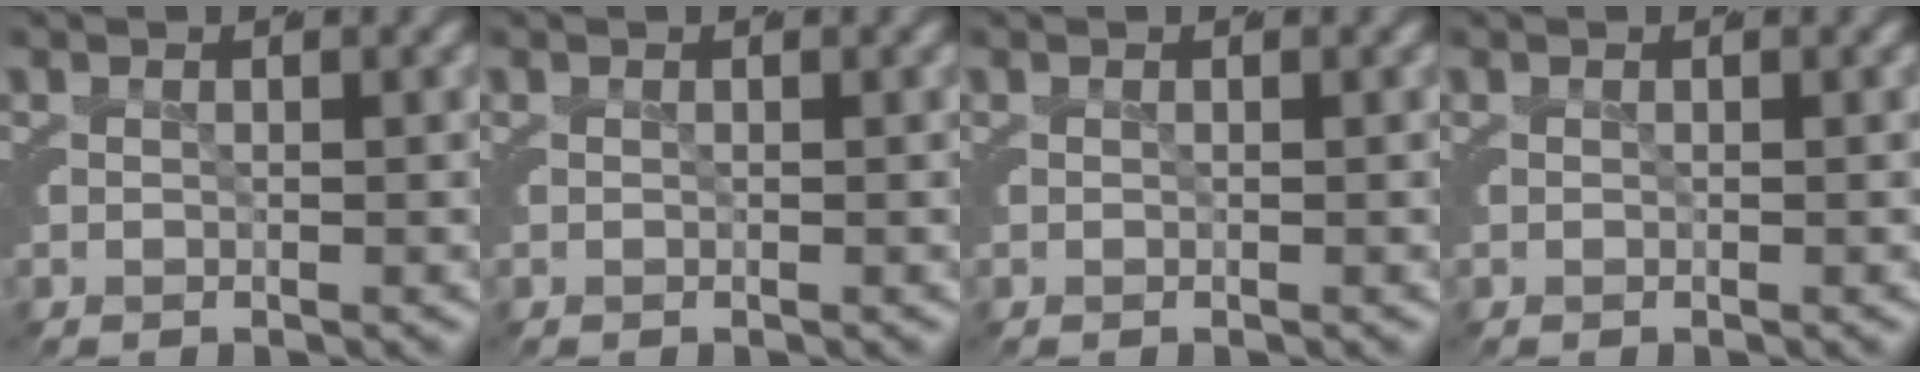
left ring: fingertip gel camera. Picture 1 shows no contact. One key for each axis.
{"total": 0.0}
{"total": 0.0}
{"total": 0.0}